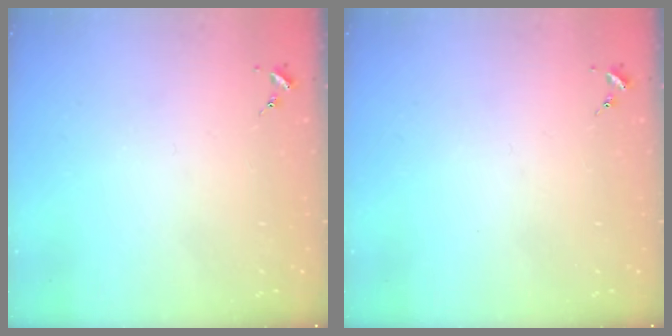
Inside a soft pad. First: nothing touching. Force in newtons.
{"total": 0.0}